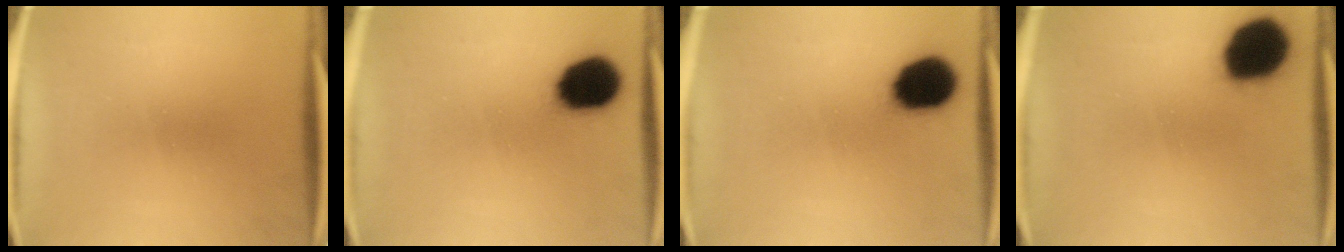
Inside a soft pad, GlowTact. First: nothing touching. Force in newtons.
{"total": 14.1}
{"total": 14.1}
{"total": 17.1}